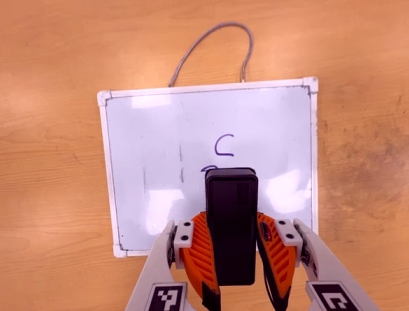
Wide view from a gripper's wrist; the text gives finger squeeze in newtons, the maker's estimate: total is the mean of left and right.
{"total": 8.7, "left": 7.3, "right": 10.2}